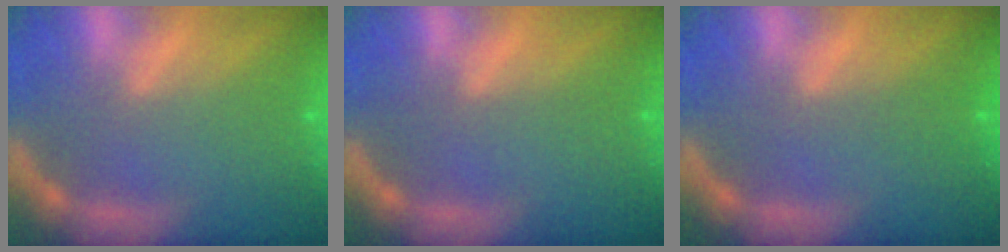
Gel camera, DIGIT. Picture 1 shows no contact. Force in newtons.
{"total": 0.0}
{"total": 1.0}